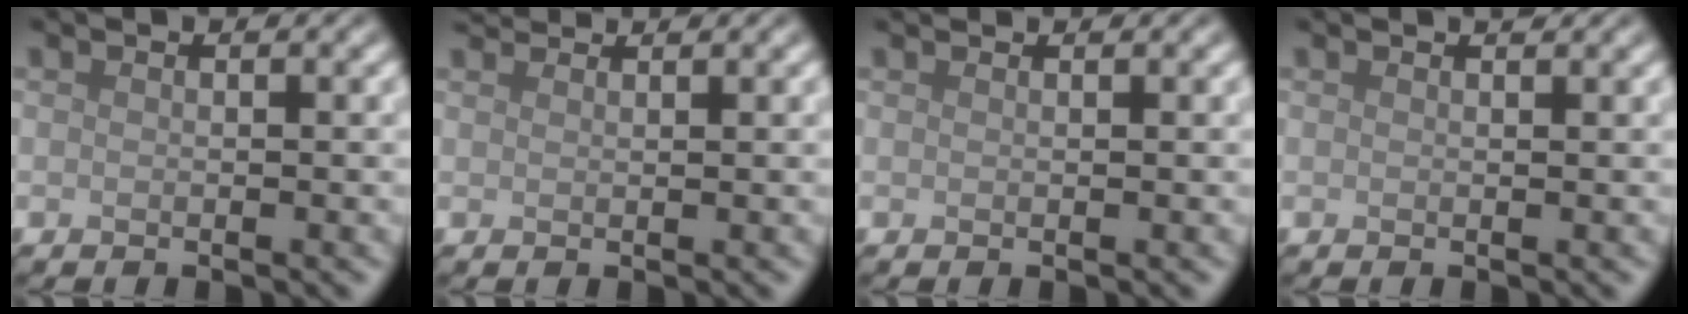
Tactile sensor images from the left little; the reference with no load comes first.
{"total": 2.3, "force": [2.2, 0.2, 0.6], "torque": [-0.013, 0.006, 0.032]}
{"total": 1.3, "force": [1.2, 0.1, 0.3], "torque": [-0.013, -0.001, 0.012]}
{"total": 0.6, "force": [0.6, 0.0, 0.2], "torque": [-0.001, -0.001, 0.010]}